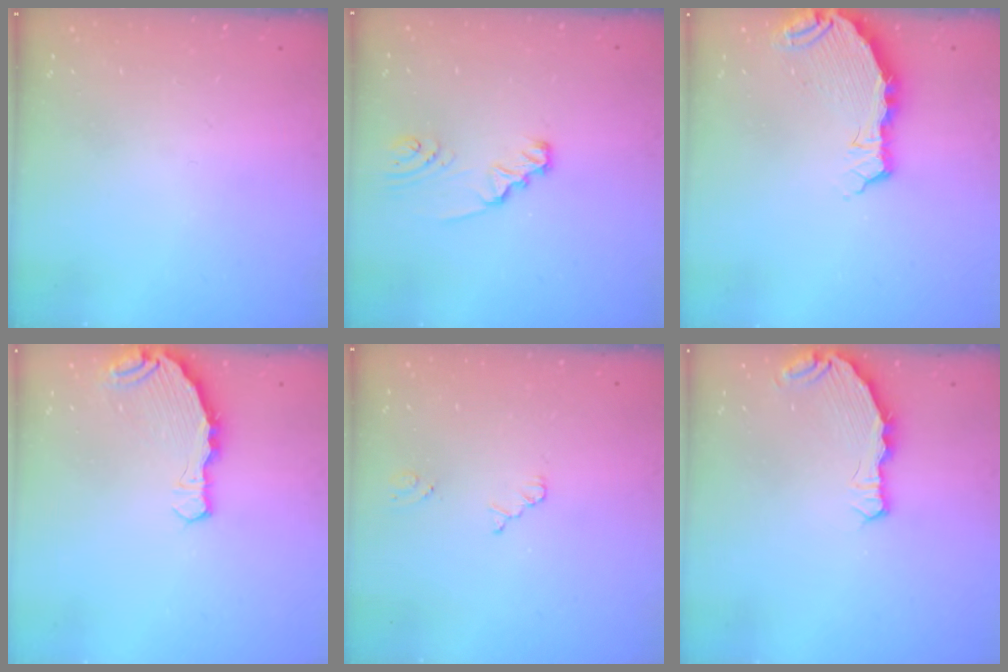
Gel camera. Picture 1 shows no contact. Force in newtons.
{"total": 2.4, "press": 2.4, "slide": 0.1}
{"total": 8.8, "press": 7.7, "slide": 4.1}
{"total": 6.7, "press": 6.4, "slide": 2.1}
{"total": 2.5, "press": 2.5, "slide": 0.3}
{"total": 7.3, "press": 5.8, "slide": 4.4}